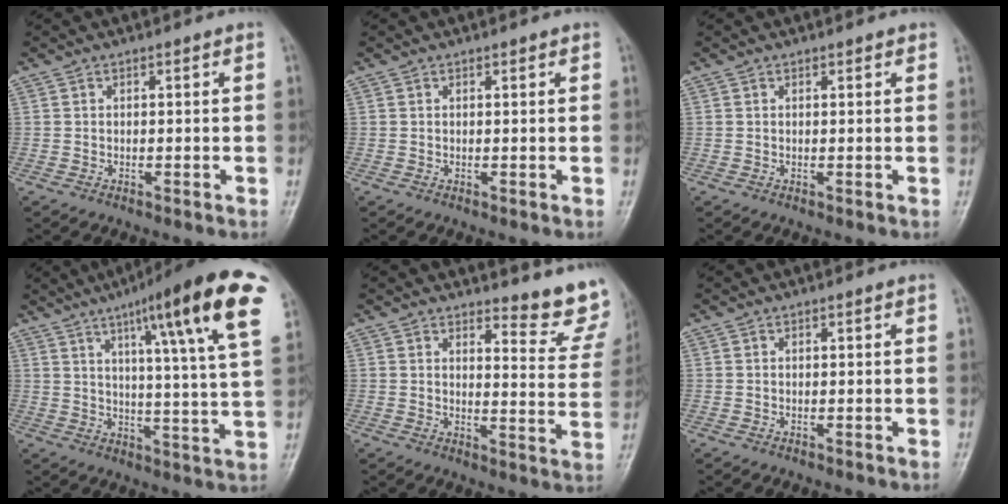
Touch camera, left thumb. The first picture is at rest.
{"total": 0.6, "force": [0.5, 0.2, 0.2], "torque": [-0.005, -0.002, 0.005]}
{"total": 0.9, "force": [0.7, 0.4, 0.4], "torque": [-0.004, -0.002, 0.006]}
{"total": 21.1, "force": [10.4, 2.5, 18.1], "torque": [-0.246, -0.025, 0.141]}
{"total": 10.3, "force": [9.7, 2.0, 2.7], "torque": [-0.004, -0.110, 0.096]}
{"total": 0.0}